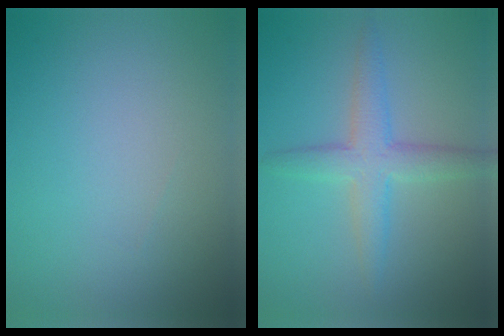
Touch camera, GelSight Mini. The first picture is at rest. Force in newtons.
{"total": 3.8, "press": 3.8, "slide": 0.1}